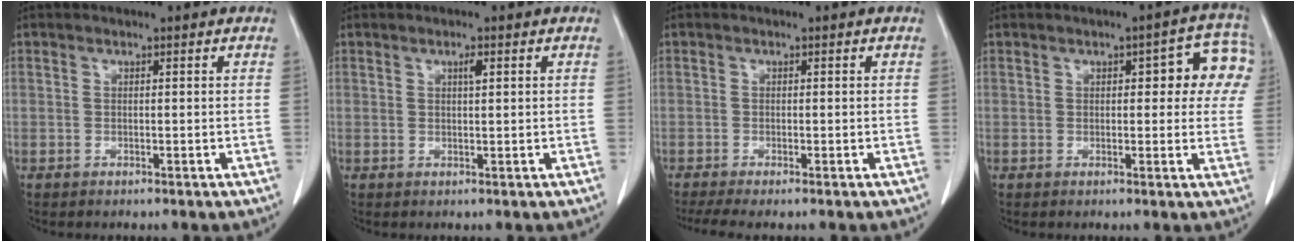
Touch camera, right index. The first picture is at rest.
{"total": 1.1, "force": [0.5, 0.2, 1.0], "torque": [-0.020, 0.001, 0.007]}
{"total": 4.1, "force": [-3.3, 0.1, 2.4], "torque": [-0.039, -0.010, -0.057]}
{"total": 8.3, "force": [2.4, 3.6, 7.1], "torque": [-0.062, 0.027, 0.023]}